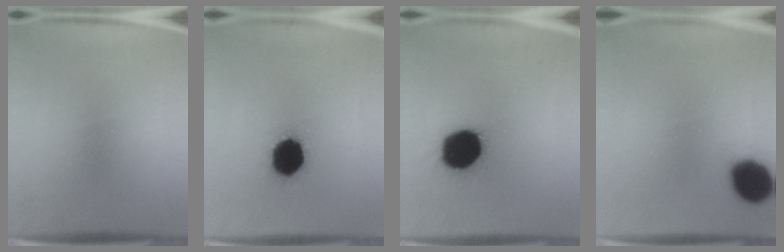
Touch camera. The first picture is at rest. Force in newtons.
{"total": 15.0}
{"total": 19.8}
{"total": 13.2}